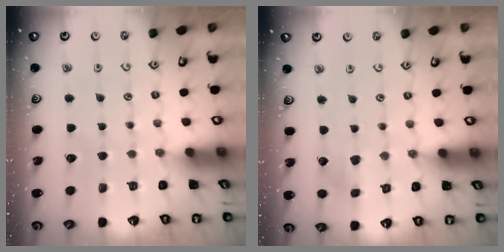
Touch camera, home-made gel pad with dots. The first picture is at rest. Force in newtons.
{"total": 2.3, "press": 2.3, "slide": 0.6}